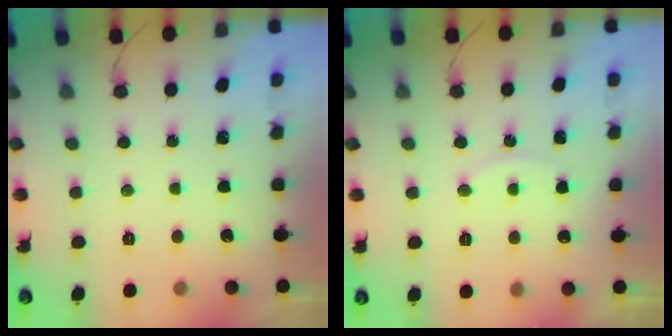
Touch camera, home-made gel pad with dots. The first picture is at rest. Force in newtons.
{"total": 4.6, "press": 4.6, "slide": 0.0}